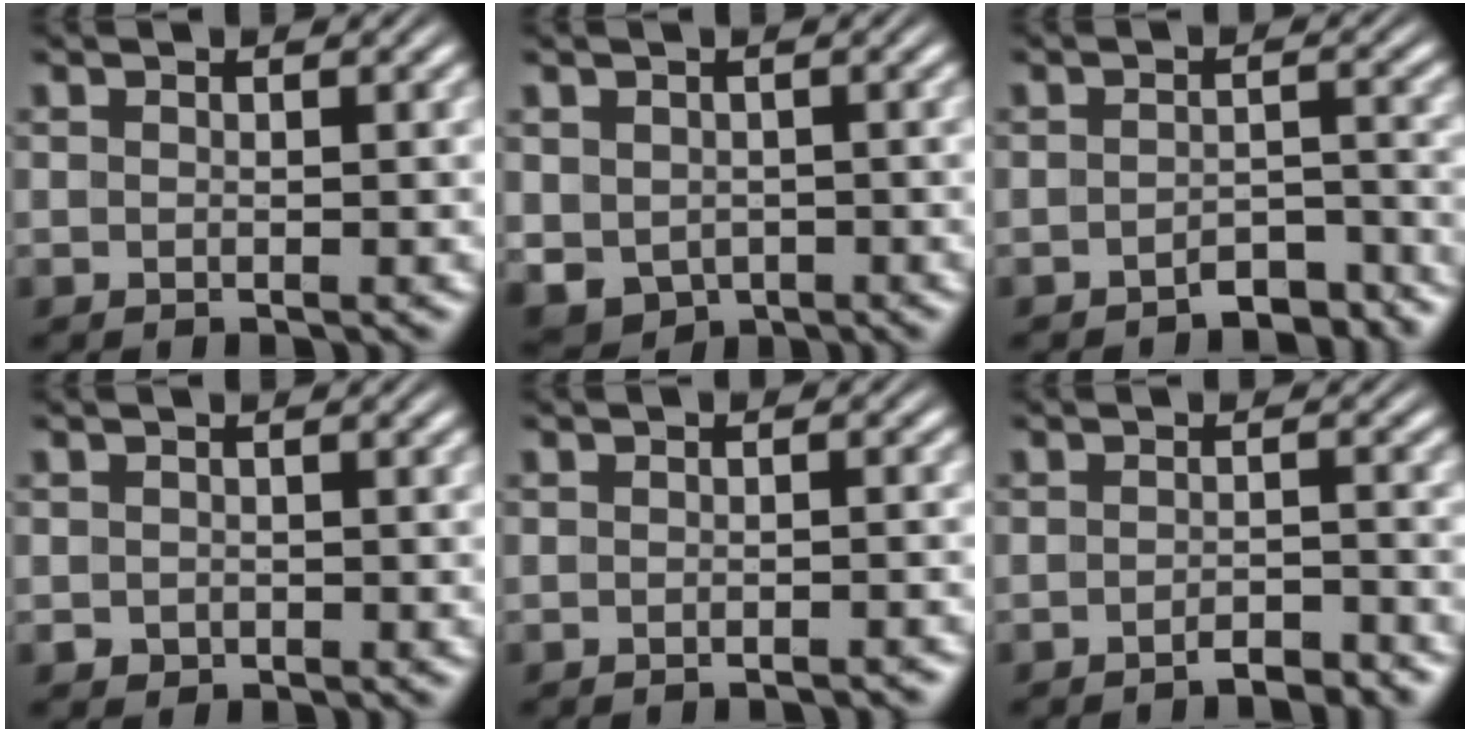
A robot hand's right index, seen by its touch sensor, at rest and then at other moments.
{"total": 7.8, "force": [-3.1, 6.5, 2.9], "torque": [-0.074, -0.050, -0.029]}
{"total": 4.3, "force": [-4.0, 1.0, 1.0], "torque": [-0.002, -0.008, -0.064]}
{"total": 2.1, "force": [-0.9, 1.8, 0.4], "torque": [-0.016, -0.021, -0.005]}
{"total": 1.2, "force": [-1.2, 0.1, 0.4], "torque": [-0.011, -0.001, -0.017]}
{"total": 2.8, "force": [-2.7, 0.2, 0.6], "torque": [-0.001, -0.003, -0.048]}